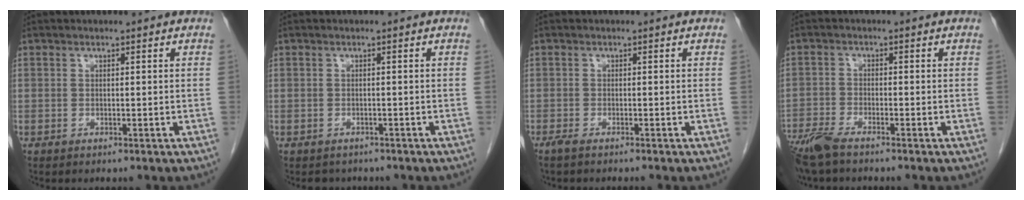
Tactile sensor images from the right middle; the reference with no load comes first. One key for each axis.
{"total": 2.3, "fx": -2.0, "fy": 1.2, "fz": 0.0, "tx": -0.008, "ty": 0.000, "tz": -0.028}
{"total": 1.7, "fx": -1.4, "fy": -0.1, "fz": 1.0, "tx": -0.018, "ty": -0.004, "tz": -0.027}
{"total": 5.5, "fx": -4.5, "fy": 0.8, "fz": 3.1, "tx": -0.066, "ty": -0.016, "tz": -0.090}